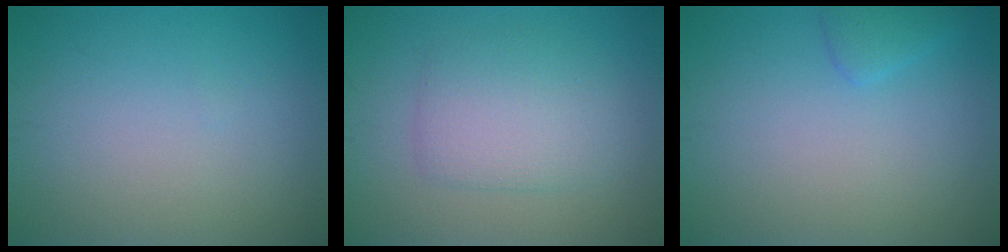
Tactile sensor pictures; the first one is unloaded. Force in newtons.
{"total": 4.0, "press": 4.0, "slide": 0.1}
{"total": 1.4, "press": 1.4, "slide": 0.1}